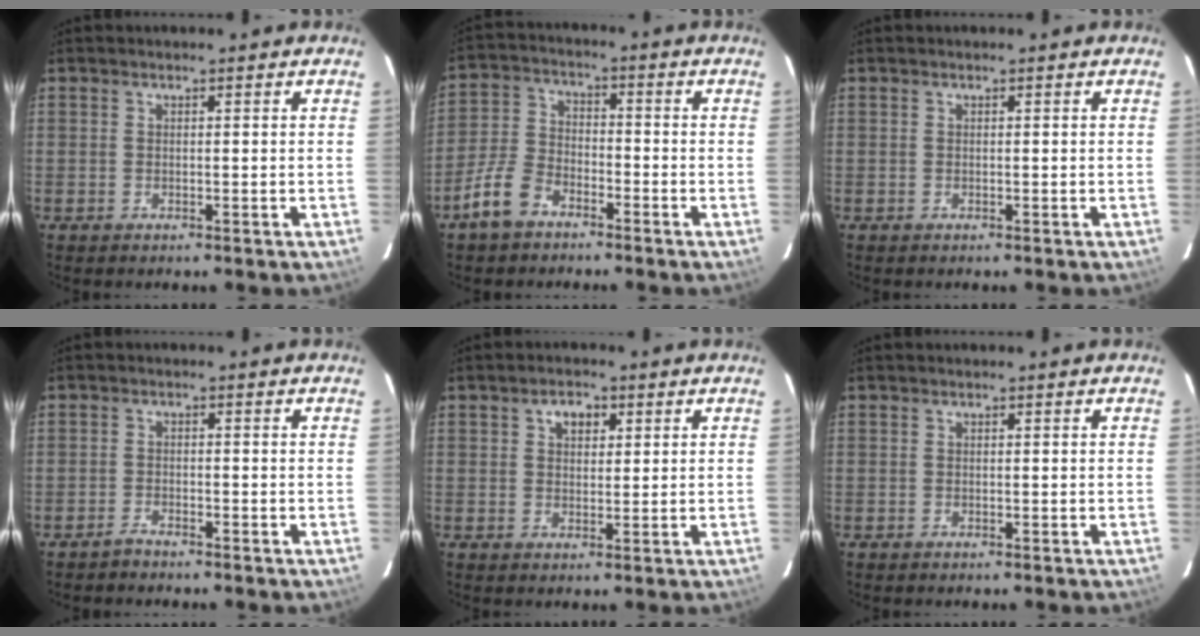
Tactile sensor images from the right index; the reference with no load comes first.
{"total": 8.2, "force": [-5.6, 4.5, 4.0], "torque": [-0.096, 0.011, -0.111]}
{"total": 0.0}
{"total": 1.6, "force": [-1.5, 0.3, 0.2], "torque": [-0.010, 0.001, -0.030]}
{"total": 3.6, "force": [1.5, 2.4, 2.1], "torque": [-0.030, 0.012, 0.026]}
{"total": 0.0}